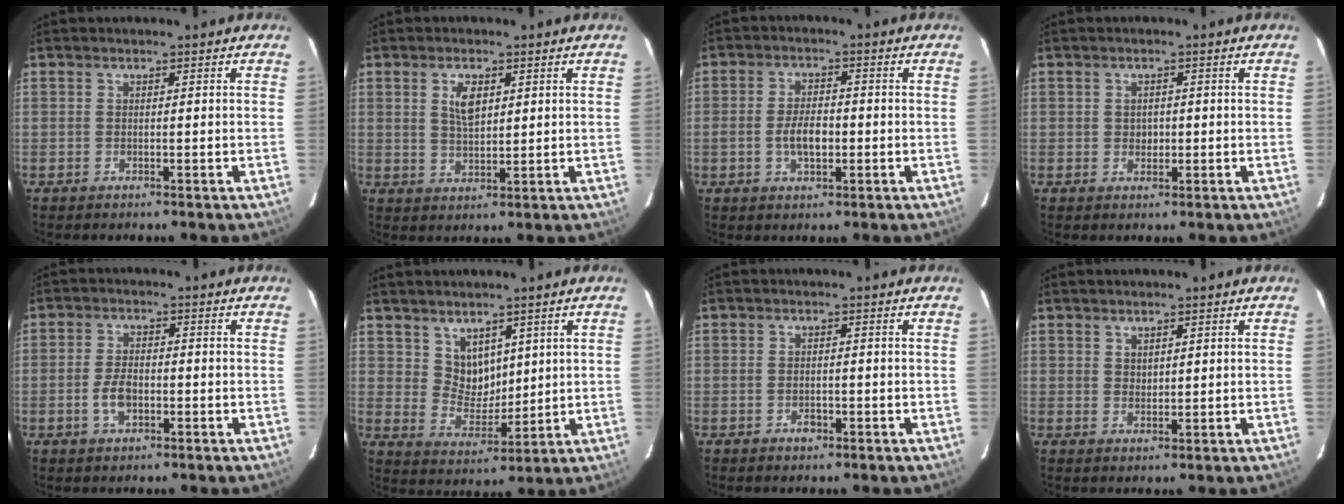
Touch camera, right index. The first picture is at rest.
{"total": 4.7, "force": [1.7, 2.3, 3.7], "torque": [-0.065, 0.004, 0.033]}
{"total": 5.4, "force": [-1.2, 2.7, 4.5], "torque": [-0.091, 0.003, -0.019]}
{"total": 1.9, "force": [-0.1, 1.7, 0.8], "torque": [-0.010, 0.003, -0.001]}
{"total": 4.5, "force": [-1.6, 2.5, 3.4], "torque": [-0.072, 0.001, -0.027]}
{"total": 6.4, "force": [3.7, 4.6, 2.4], "torque": [-0.033, 0.002, 0.080]}
{"total": 1.6, "force": [-1.0, 0.6, 1.1], "torque": [-0.023, 0.000, -0.017]}
{"total": 1.7, "force": [1.3, 0.9, 0.5], "torque": [-0.005, 0.001, 0.024]}